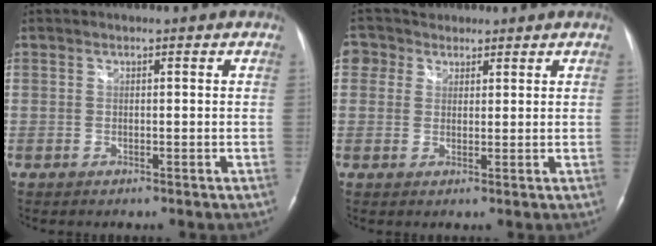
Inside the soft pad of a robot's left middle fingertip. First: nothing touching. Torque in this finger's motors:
{"motor_torque": [0.06, -0.05, -0.03, 0.01]}